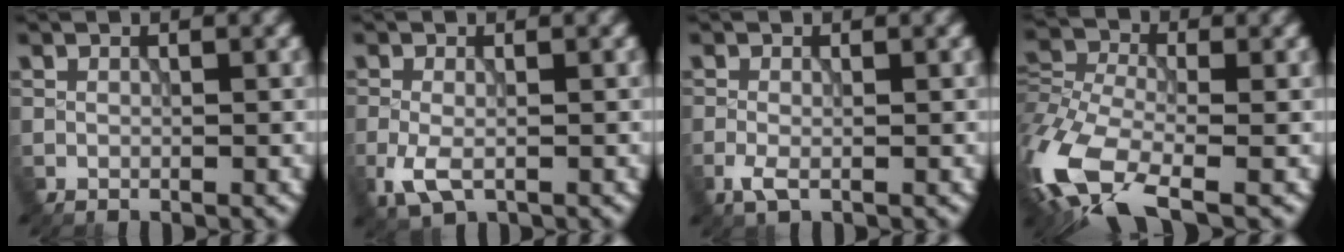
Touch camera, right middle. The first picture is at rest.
{"total": 3.0, "force": [-1.2, 1.6, 2.3], "torque": [-0.055, -0.010, -0.022]}
{"total": 1.8, "force": [-0.9, 0.6, 1.4], "torque": [-0.032, -0.008, -0.019]}
{"total": 11.6, "force": [-5.7, 5.4, 8.5], "torque": [-0.197, -0.025, -0.114]}